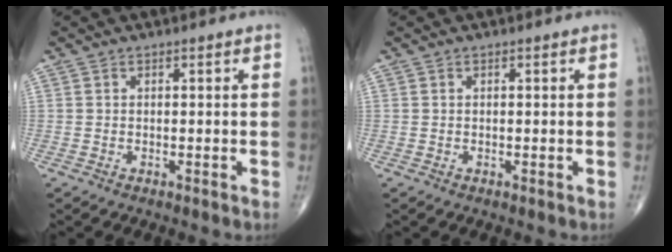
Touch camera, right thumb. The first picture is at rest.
{"total": 0.0}